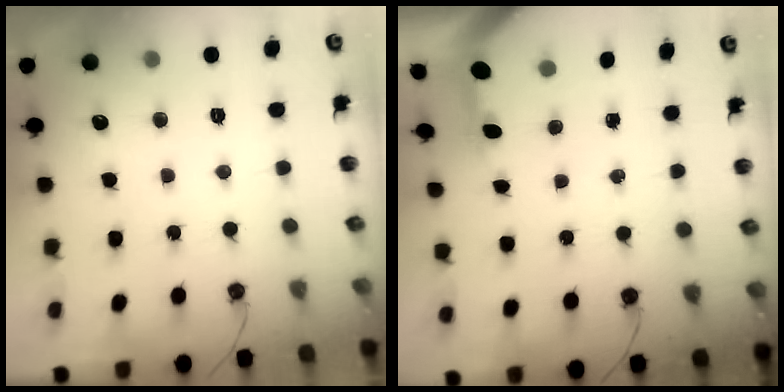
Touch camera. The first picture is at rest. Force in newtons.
{"total": 3.0, "press": 3.0, "slide": 0.2}